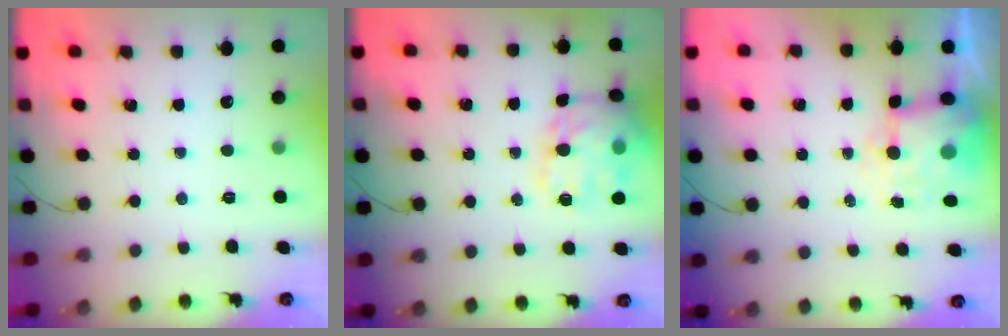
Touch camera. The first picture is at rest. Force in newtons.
{"total": 18.0, "press": 17.9, "slide": 1.7}
{"total": 7.1, "press": 6.9, "slide": 1.3}